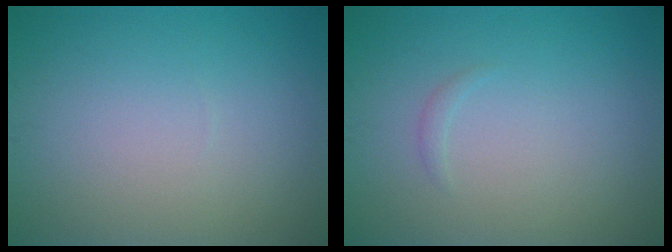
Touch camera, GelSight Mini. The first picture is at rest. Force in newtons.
{"total": 0.6, "press": 0.5, "slide": 0.1}